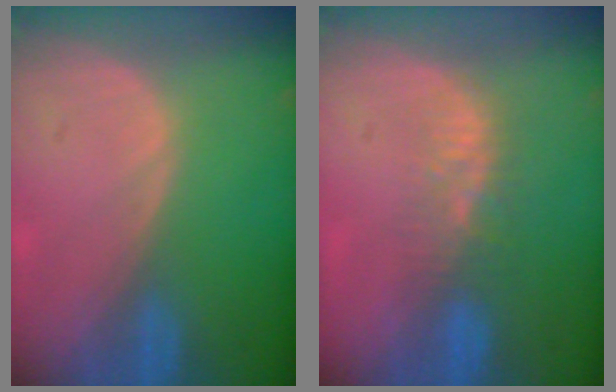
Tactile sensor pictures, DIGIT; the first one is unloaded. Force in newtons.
{"total": 4.6, "press": 4.0, "slide": 2.4}